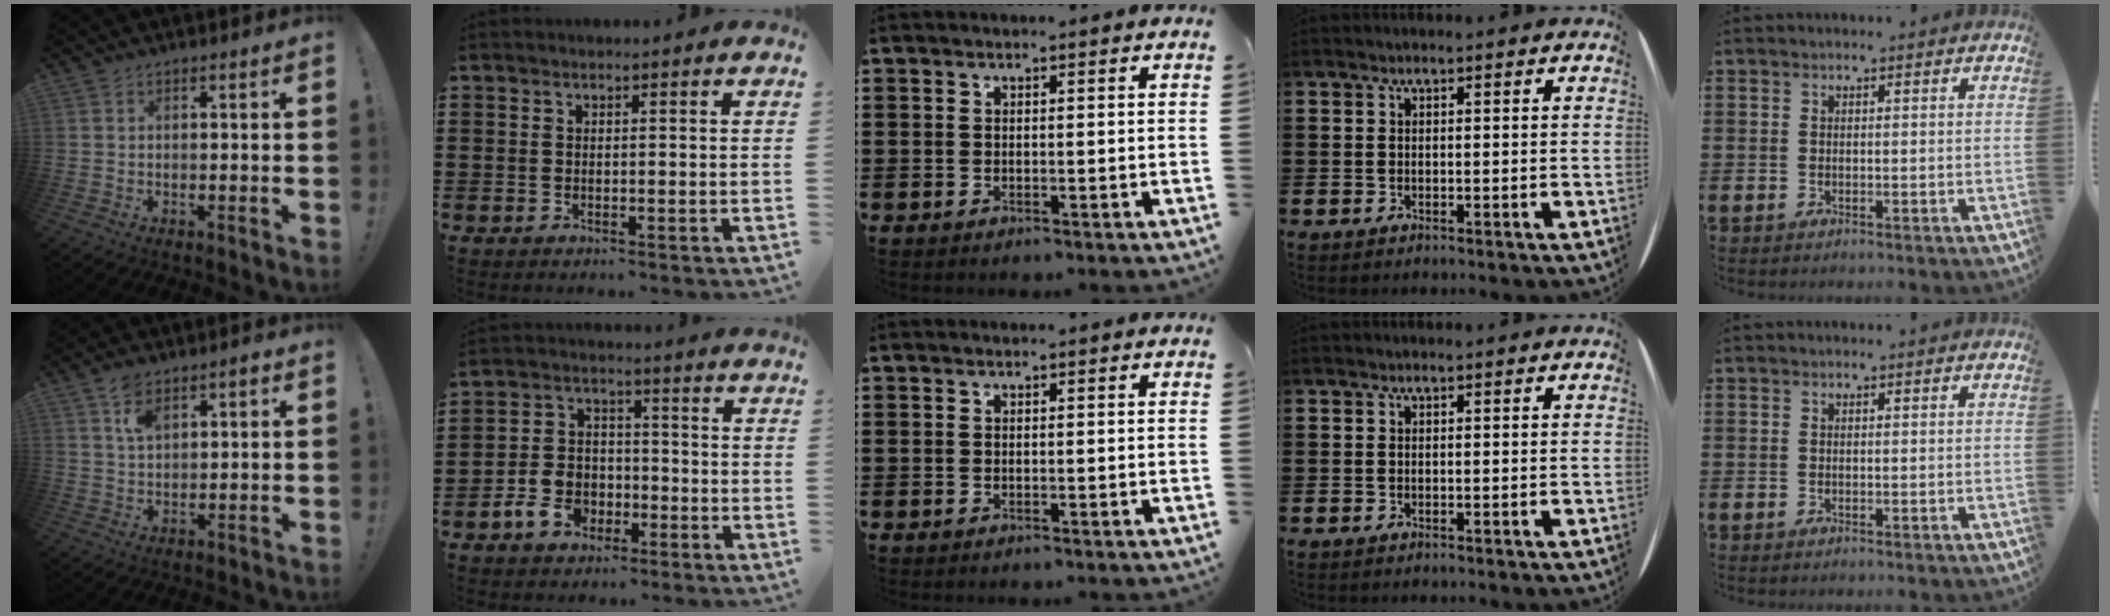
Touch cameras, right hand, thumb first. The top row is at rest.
{"thumb": {"total": 6.0, "force": [2.9, 3.2, 4.2], "torque": [-0.071, -0.001, 0.051]}, "index": {"total": 6.1, "force": [-3.0, 4.5, 2.8], "torque": [-0.072, 0.014, -0.060]}}